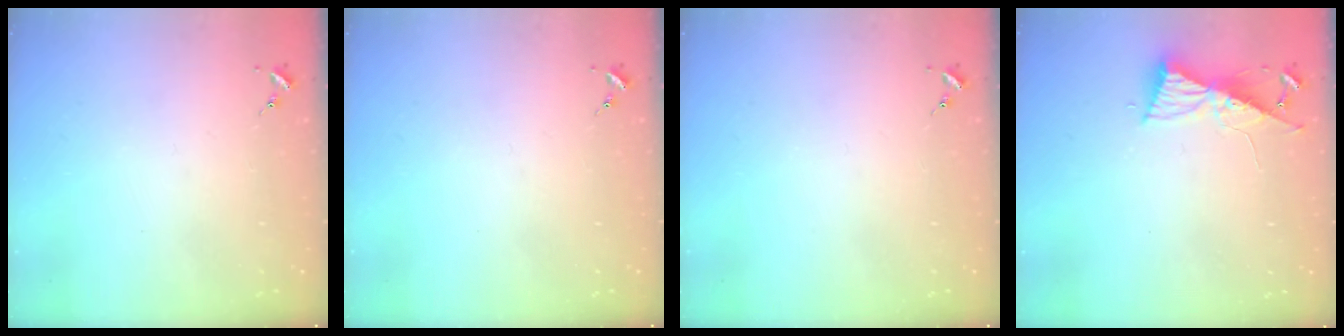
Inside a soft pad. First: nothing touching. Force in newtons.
{"total": 0.0}
{"total": 0.0}
{"total": 9.0, "press": 8.9, "slide": 0.9}